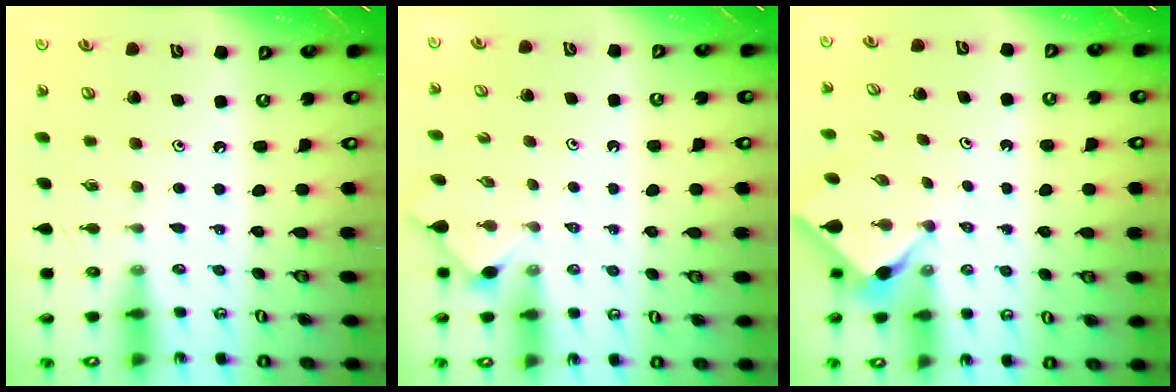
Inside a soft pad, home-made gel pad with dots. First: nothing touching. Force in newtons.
{"total": 1.7, "press": 1.6, "slide": 0.5}
{"total": 3.0, "press": 2.9, "slide": 0.4}